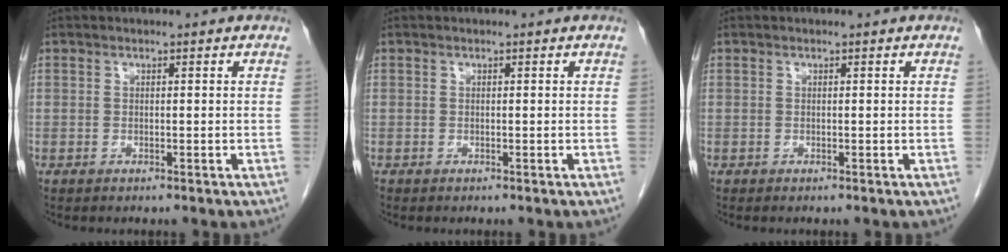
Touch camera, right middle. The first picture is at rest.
{"total": 0.0}
{"total": 0.0}